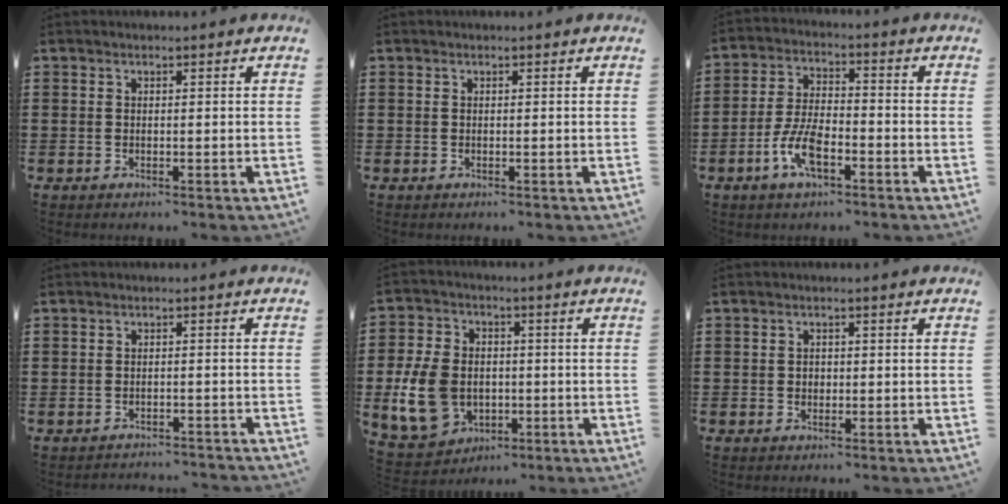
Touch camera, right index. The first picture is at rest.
{"total": 0.0}
{"total": 7.3, "force": [-3.5, 3.1, 5.6], "torque": [-0.131, 0.000, -0.070]}
{"total": 1.8, "force": [-1.8, 0.1, -0.4], "torque": [0.001, 0.004, -0.040]}
{"total": 10.9, "force": [-2.0, 8.3, 6.9], "torque": [-0.182, 0.010, -0.036]}
{"total": 1.1, "force": [0.0, 0.9, 0.5], "torque": [-0.012, 0.005, 0.000]}